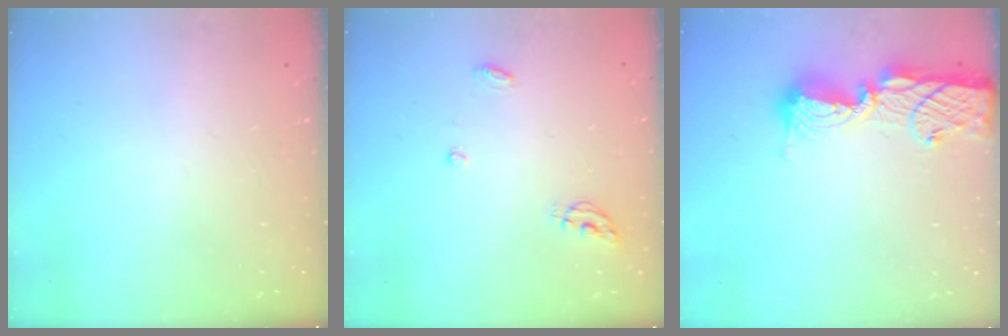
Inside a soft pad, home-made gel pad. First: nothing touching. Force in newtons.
{"total": 4.9, "press": 4.8, "slide": 0.4}
{"total": 13.6, "press": 13.5, "slide": 1.0}